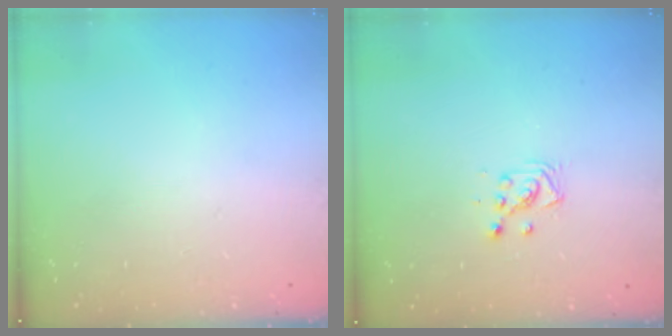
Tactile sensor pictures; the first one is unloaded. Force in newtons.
{"total": 3.6, "press": 3.6, "slide": 0.2}